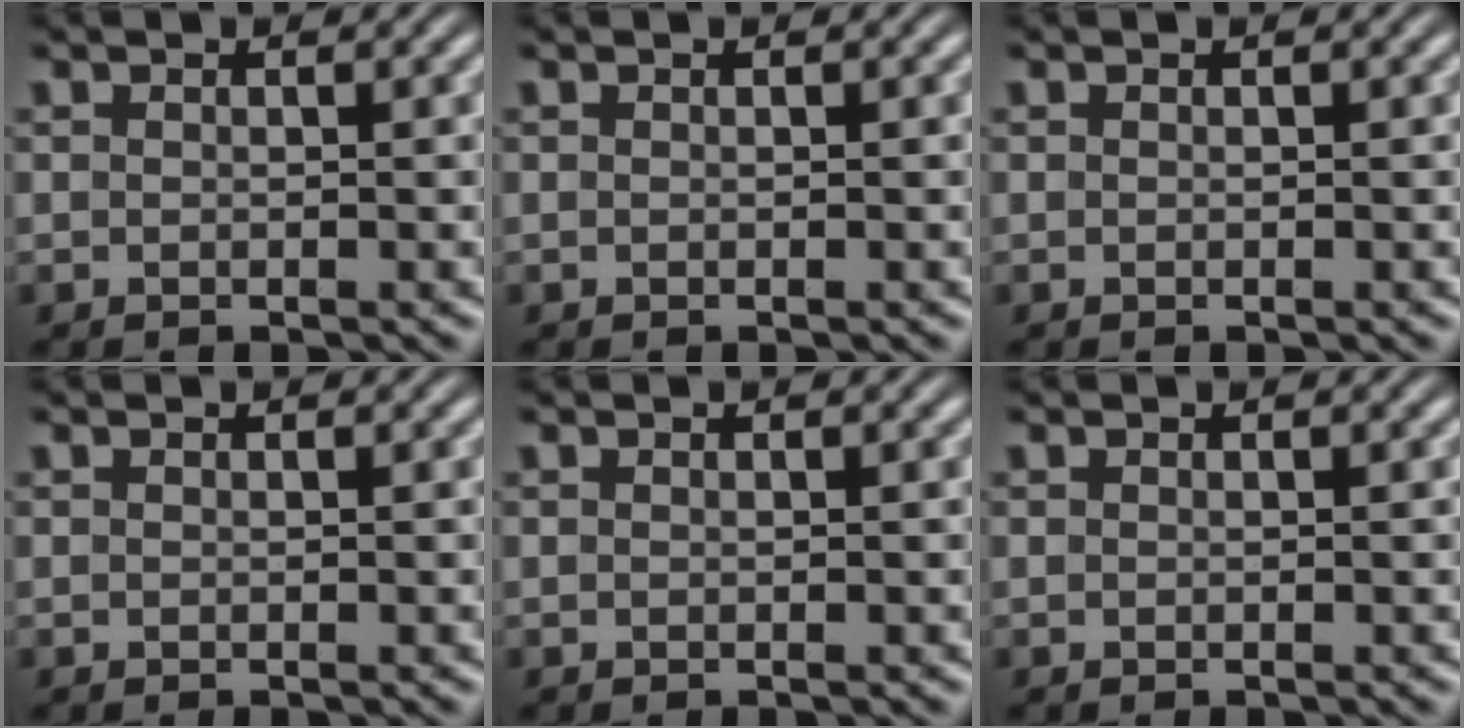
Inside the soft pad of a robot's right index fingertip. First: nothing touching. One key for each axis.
{"total": 0.0}
{"total": 0.0}
{"total": 0.0}
{"total": 0.0}
{"total": 0.0}